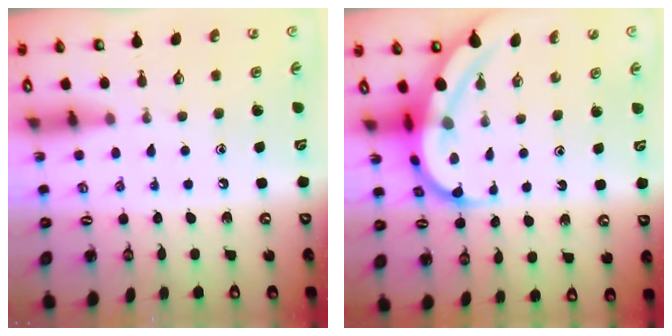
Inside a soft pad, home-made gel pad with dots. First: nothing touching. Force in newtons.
{"total": 8.2, "press": 8.1, "slide": 1.0}